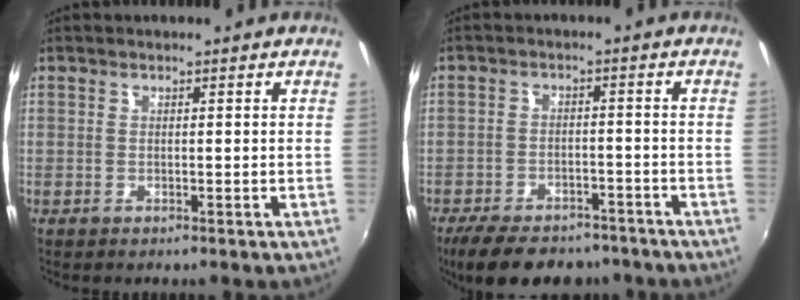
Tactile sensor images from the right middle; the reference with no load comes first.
{"total": 14.1, "force": [-11.0, 6.1, 6.3], "torque": [-0.143, -0.011, -0.160]}